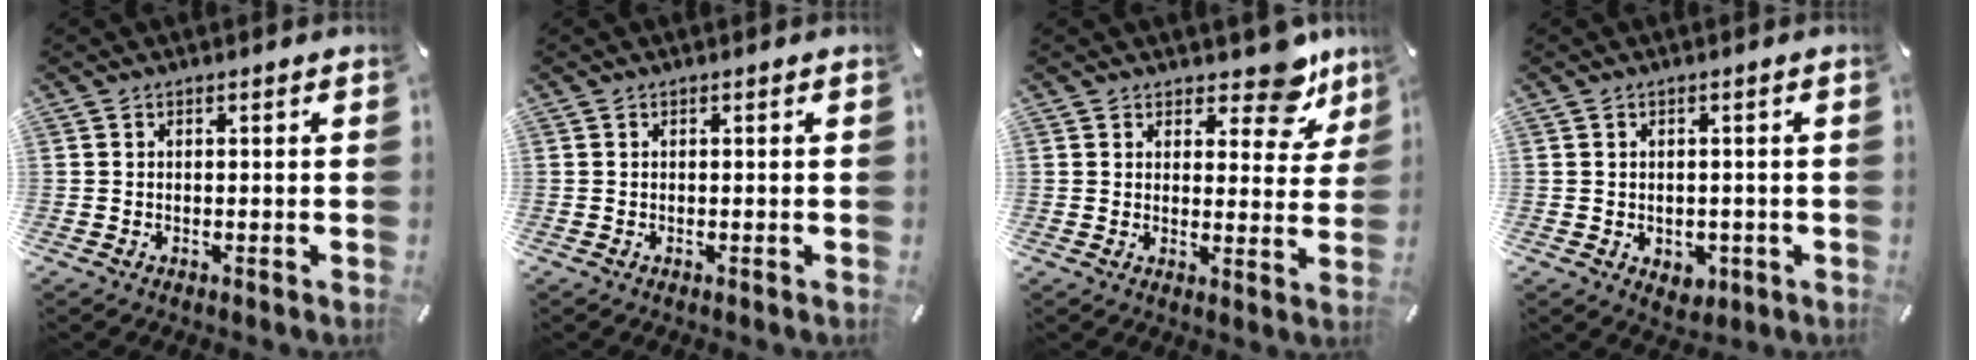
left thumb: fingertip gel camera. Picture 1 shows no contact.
{"total": 0.0}
{"total": 9.8, "force": [7.4, 4.5, 4.6], "torque": [-0.041, -0.055, 0.125]}
{"total": 3.0, "force": [-0.7, 2.6, 1.3], "torque": [-0.007, -0.001, -0.014]}